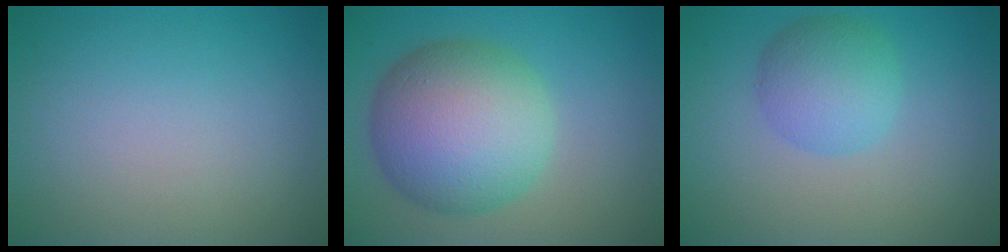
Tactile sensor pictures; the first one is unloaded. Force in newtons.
{"total": 10.3, "press": 10.3, "slide": 0.4}
{"total": 4.0, "press": 4.0, "slide": 0.2}